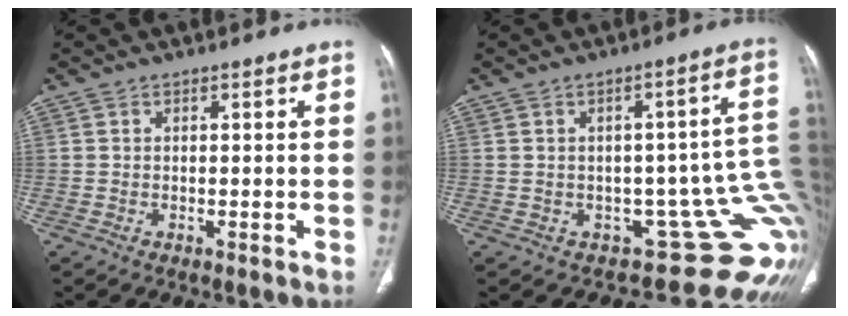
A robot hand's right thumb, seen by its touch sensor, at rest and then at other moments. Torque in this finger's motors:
{"motor_torque": [1.45, -1.10, 0.31, -0.87, -0.04]}